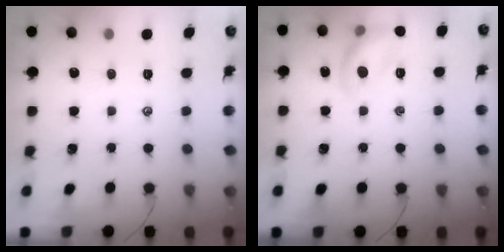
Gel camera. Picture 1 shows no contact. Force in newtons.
{"total": 12.5, "press": 12.4, "slide": 1.6}